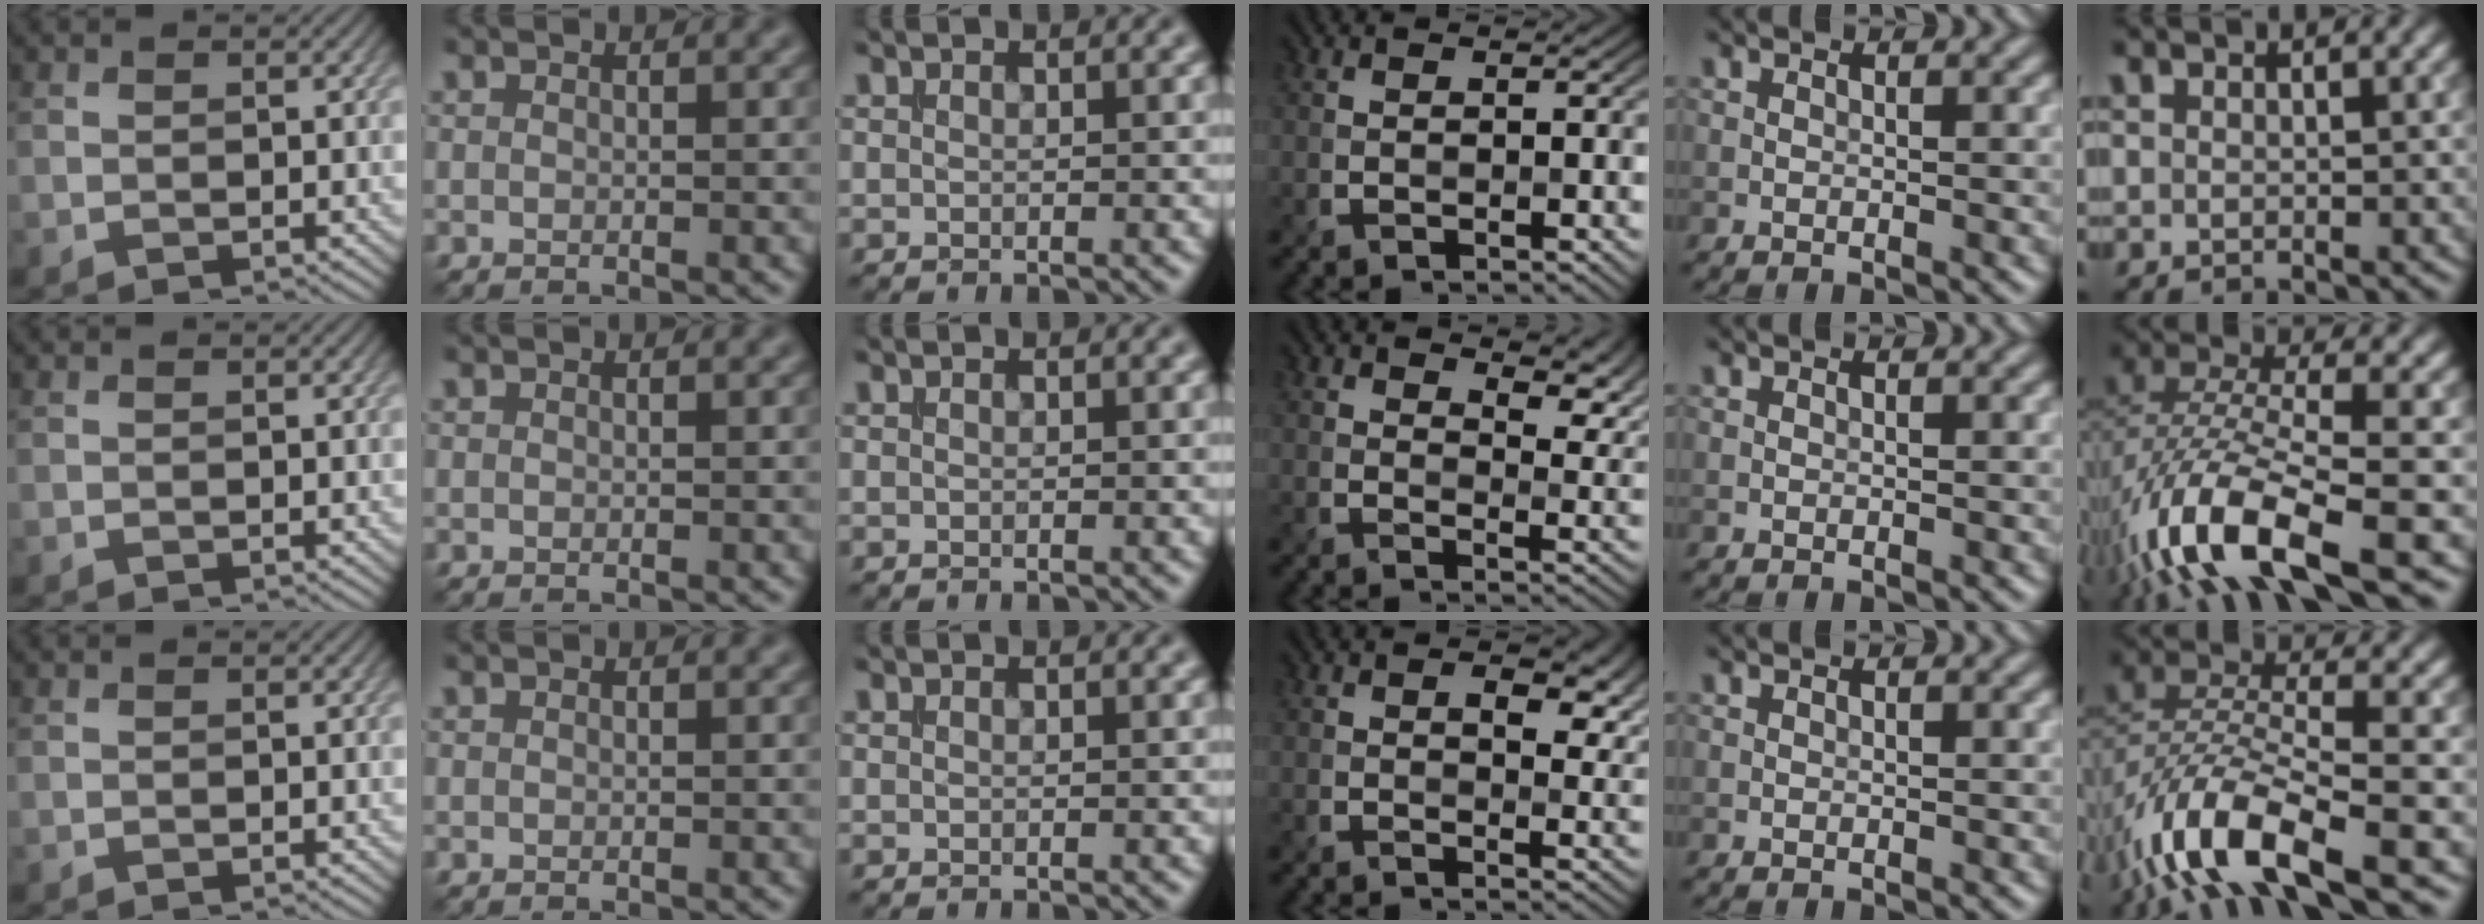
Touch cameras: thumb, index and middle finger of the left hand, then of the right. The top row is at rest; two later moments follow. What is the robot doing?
{"motion": "insert", "object": "bucket"}